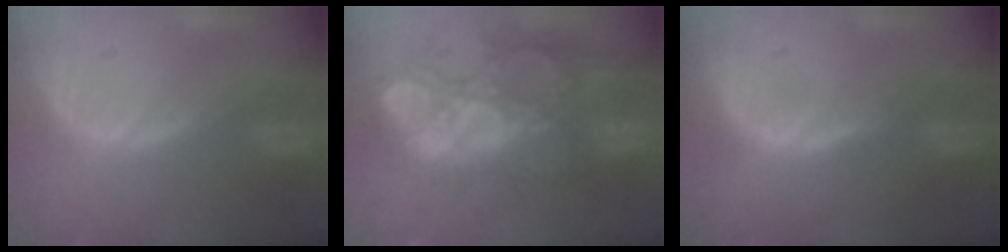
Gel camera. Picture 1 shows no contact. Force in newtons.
{"total": 12.2, "press": 11.5, "slide": 4.1}
{"total": 1.1, "press": 1.1, "slide": 0.1}